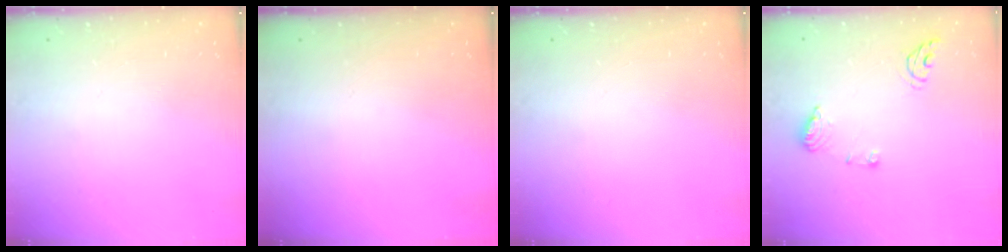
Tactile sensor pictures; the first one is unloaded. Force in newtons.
{"total": 0.0}
{"total": 0.0}
{"total": 8.9, "press": 8.8, "slide": 1.1}